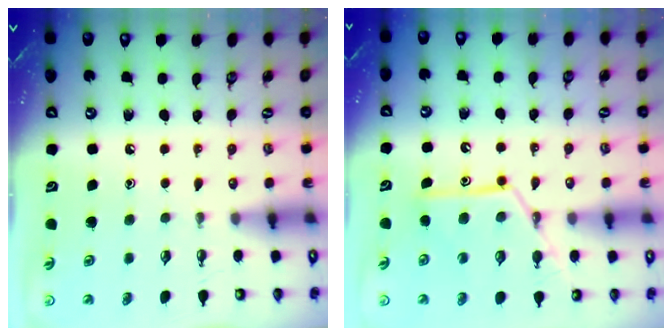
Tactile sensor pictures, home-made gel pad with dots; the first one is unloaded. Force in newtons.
{"total": 14.2, "press": 14.2, "slide": 1.1}